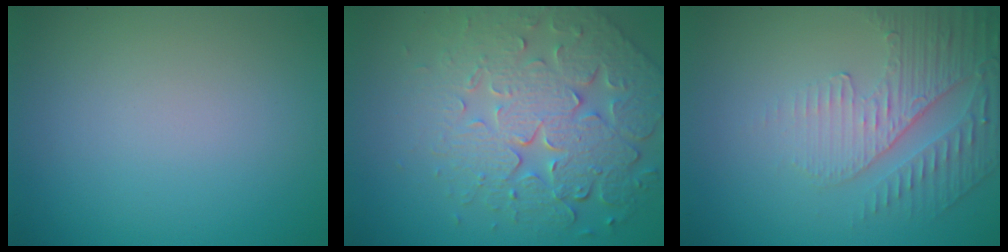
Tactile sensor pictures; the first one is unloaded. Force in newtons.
{"total": 7.9, "press": 5.6, "slide": 5.5}
{"total": 4.9, "press": 3.3, "slide": 3.7}